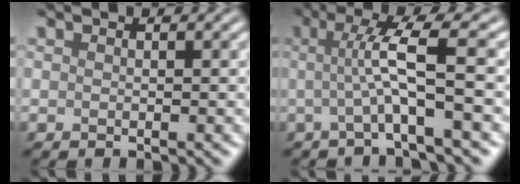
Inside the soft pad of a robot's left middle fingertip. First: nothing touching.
{"total": 4.5, "force": [0.0, 0.3, 4.5], "torque": [-0.085, 0.006, 0.004]}